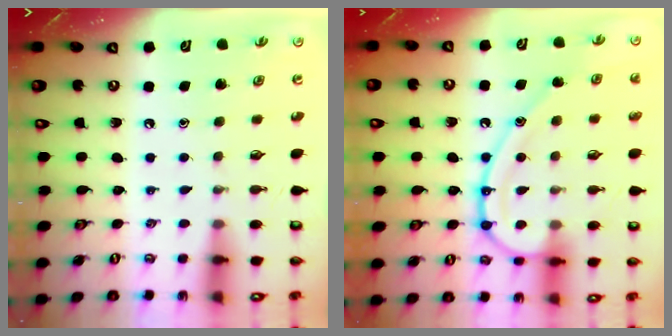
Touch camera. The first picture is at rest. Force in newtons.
{"total": 15.7, "press": 15.7, "slide": 1.4}